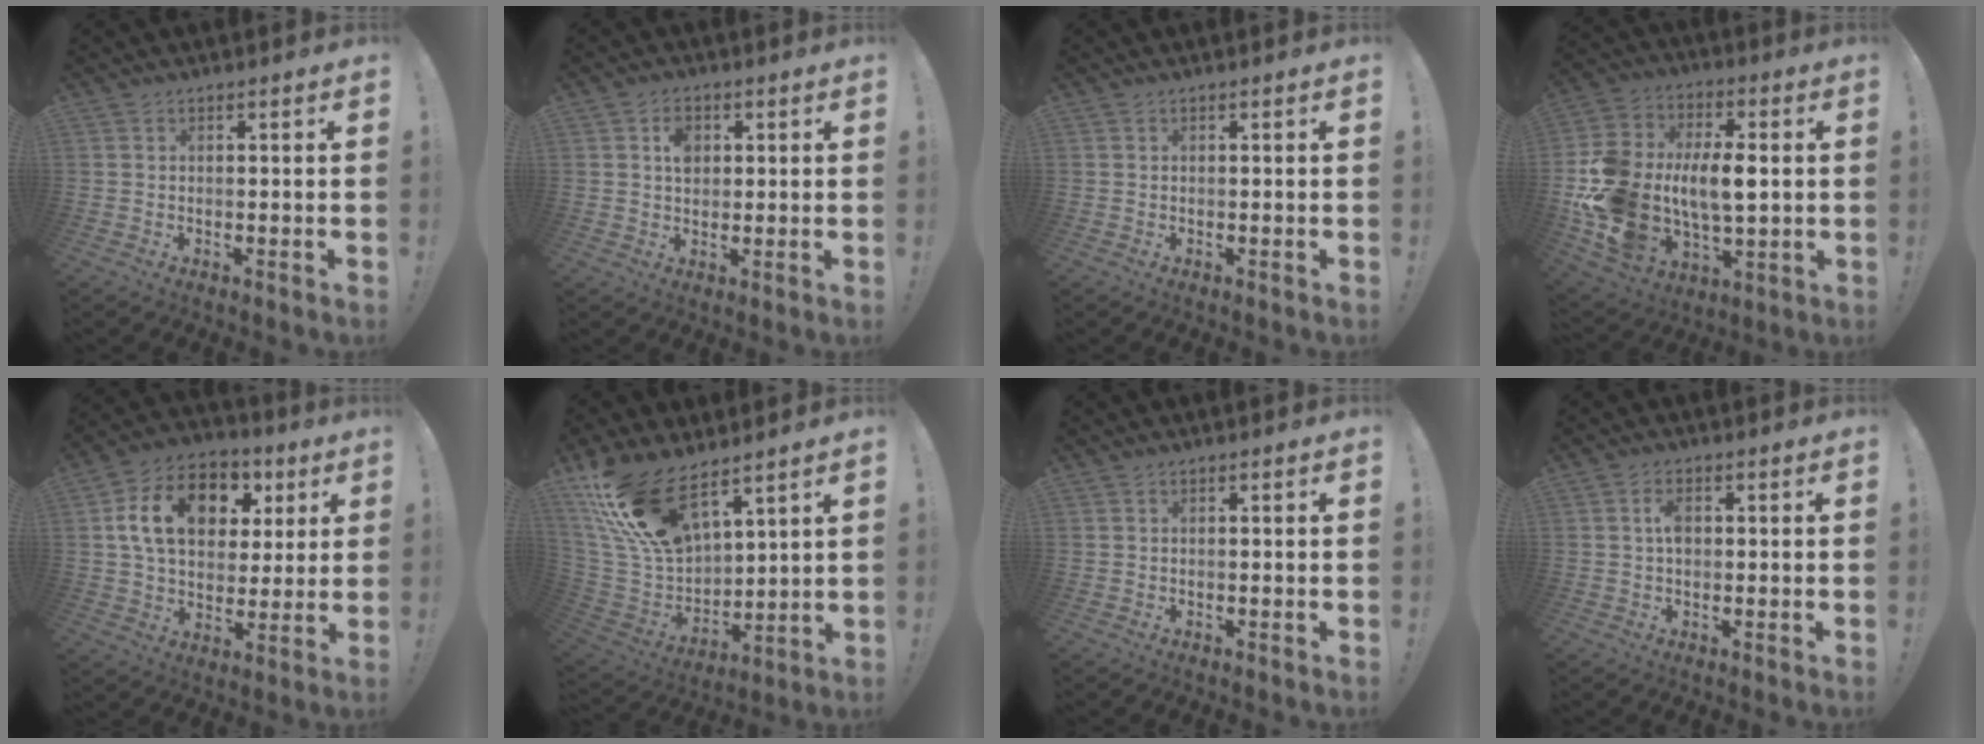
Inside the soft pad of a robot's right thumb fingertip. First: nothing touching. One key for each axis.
{"total": 4.8, "fx": 1.4, "fy": 3.7, "fz": 2.8, "tx": -0.028, "ty": -0.003, "tz": 0.022}
{"total": 0.0}
{"total": 20.2, "fx": 0.8, "fy": 14.0, "fz": 14.5, "tx": -0.294, "ty": -0.007, "tz": 0.023}
{"total": 18.0, "fx": 5.7, "fy": 12.7, "fz": 11.5, "tx": -0.179, "ty": -0.006, "tz": 0.106}
{"total": 19.6, "fx": 13.7, "fy": 8.9, "fz": 10.8, "tx": -0.217, "ty": -0.083, "tz": 0.259}
{"total": 0.0}
{"total": 3.8, "fx": 0.6, "fy": 2.3, "fz": 2.9, "tx": -0.035, "ty": -0.003, "tz": 0.005}